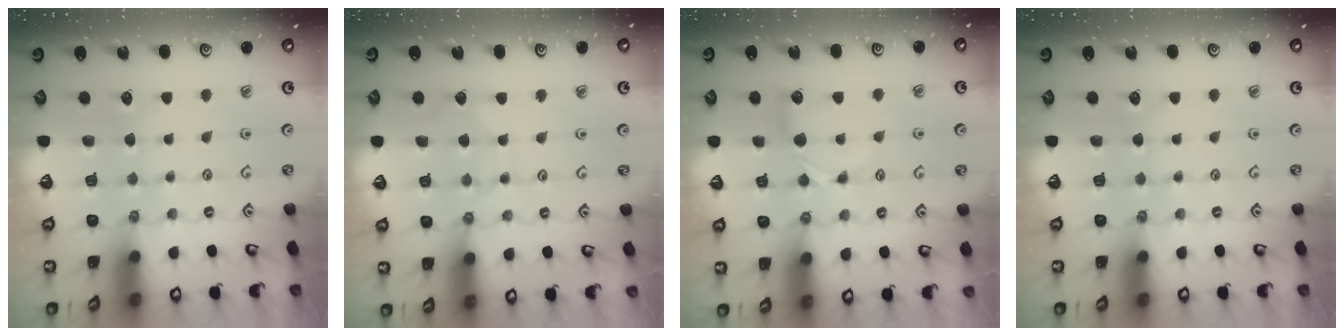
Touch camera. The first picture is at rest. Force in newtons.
{"total": 4.7, "press": 4.6, "slide": 0.5}
{"total": 5.6, "press": 5.5, "slide": 0.8}
{"total": 0.0}